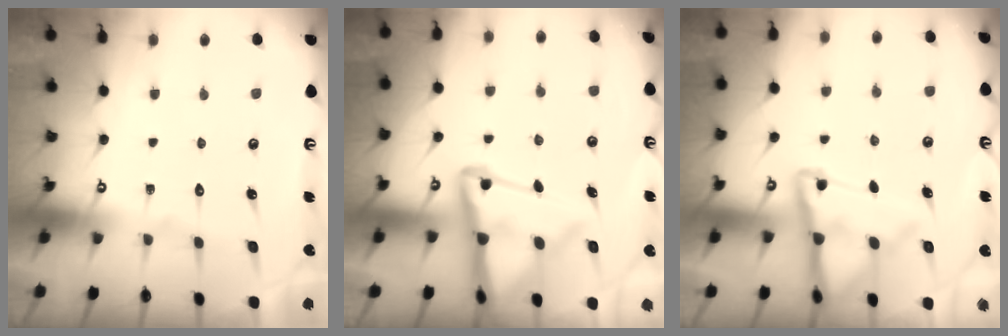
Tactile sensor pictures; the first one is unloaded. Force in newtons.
{"total": 11.8, "press": 11.7, "slide": 1.1}
{"total": 10.5, "press": 10.5, "slide": 1.2}